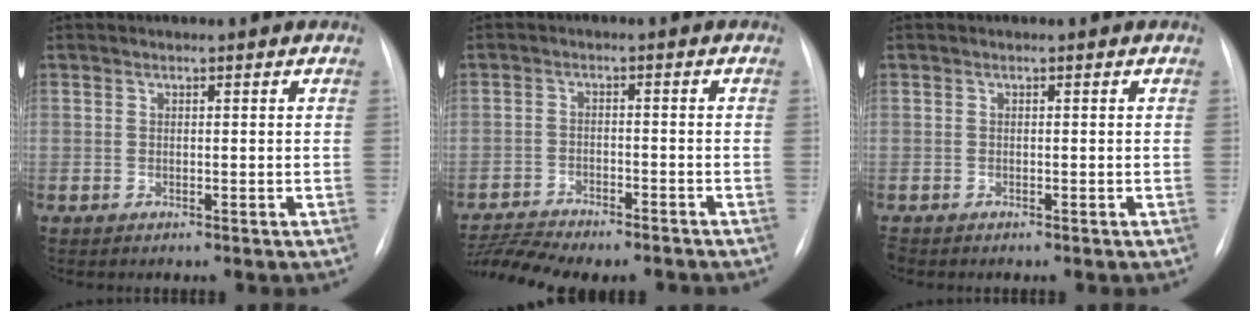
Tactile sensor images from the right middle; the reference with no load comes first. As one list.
[{"total": 11.4, "force": [-10.7, 1.5, 3.6], "torque": [-0.065, 0.014, -0.159]}, {"total": 0.7, "force": [-0.6, 0.2, 0.2], "torque": [-0.004, -0.001, -0.010]}]